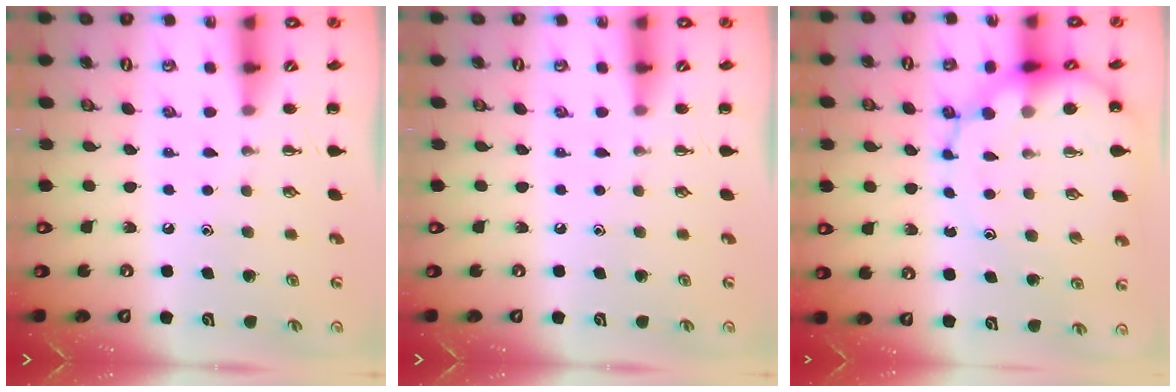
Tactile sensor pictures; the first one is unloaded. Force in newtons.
{"total": 0.0}
{"total": 11.9, "press": 11.6, "slide": 2.5}